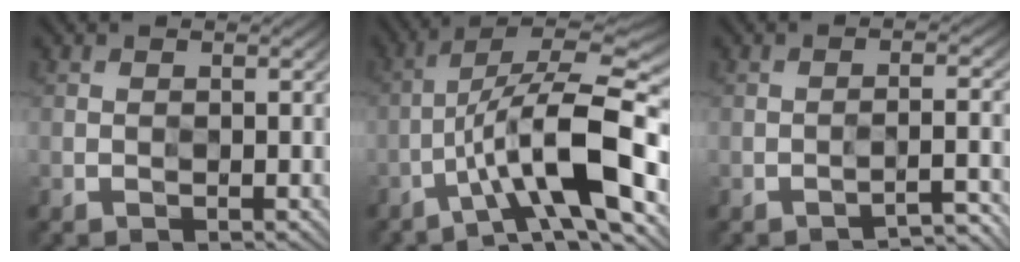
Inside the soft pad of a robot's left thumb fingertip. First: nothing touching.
{"total": 11.5, "force": [-4.1, 2.8, 10.3], "torque": [-0.177, 0.014, -0.077]}
{"total": 2.4, "force": [-1.9, 0.1, 1.5], "torque": [-0.009, 0.017, -0.033]}